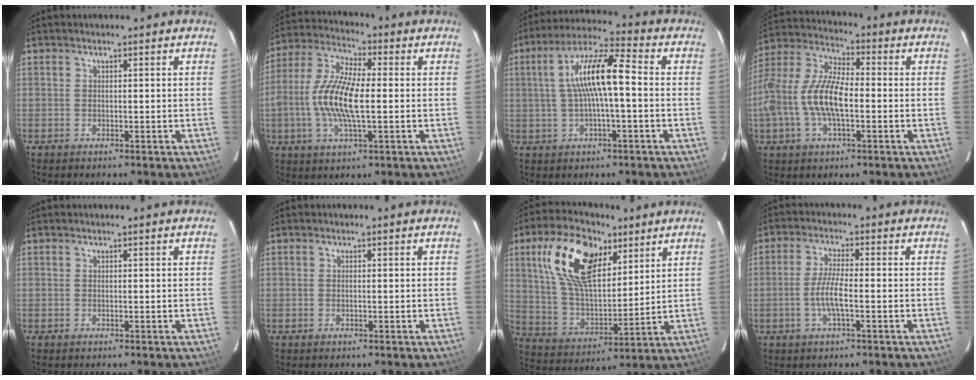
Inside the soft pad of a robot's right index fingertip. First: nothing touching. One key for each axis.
{"total": 13.2, "fx": -1.3, "fy": 4.3, "fz": 12.4, "tx": -0.261, "ty": 0.005, "tz": -0.032}
{"total": 11.4, "fx": 0.3, "fy": 2.3, "fz": 11.2, "tx": -0.205, "ty": 0.023, "tz": 0.004}
{"total": 15.6, "fx": -2.8, "fy": 6.5, "fz": 14.0, "tx": -0.289, "ty": 0.005, "tz": -0.056}
{"total": 0.0}
{"total": 0.0}
{"total": 19.6, "fx": 9.2, "fy": 10.3, "fz": 13.9, "tx": -0.274, "ty": 0.023, "tz": 0.176}
{"total": 5.3, "fx": -1.6, "fy": 0.8, "fz": 5.0, "tx": -0.102, "ty": -0.003, "tz": -0.032}